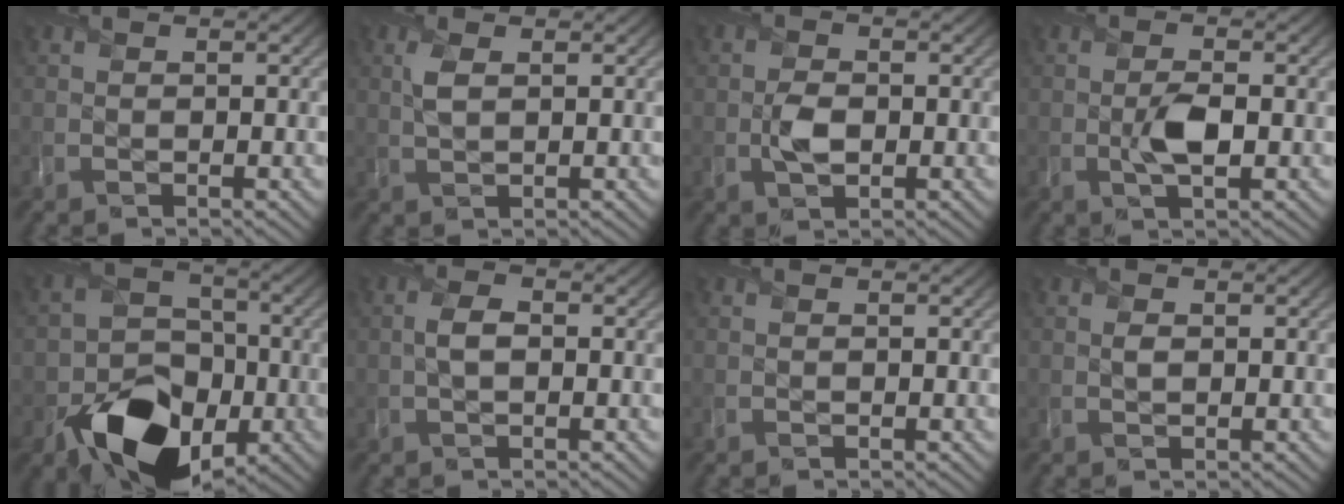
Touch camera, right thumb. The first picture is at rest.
{"total": 2.1, "force": [0.7, 1.0, 1.8], "torque": [-0.048, 0.000, 0.016]}
{"total": 2.9, "force": [-0.4, 2.1, 2.0], "torque": [-0.044, -0.003, -0.009]}
{"total": 3.6, "force": [-0.6, 1.7, 3.2], "torque": [-0.062, -0.002, -0.009]}
{"total": 12.7, "force": [-5.6, 8.9, 7.1], "torque": [-0.122, -0.029, -0.105]}
{"total": 2.3, "force": [-0.1, 1.3, 1.9], "torque": [-0.042, 0.003, -0.003]}
{"total": 0.0}
{"total": 0.7, "force": [0.2, 0.6, 0.5], "torque": [-0.010, 0.000, 0.003]}